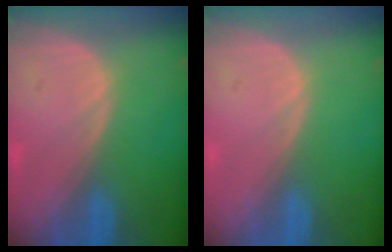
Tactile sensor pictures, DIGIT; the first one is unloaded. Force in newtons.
{"total": 0.0}